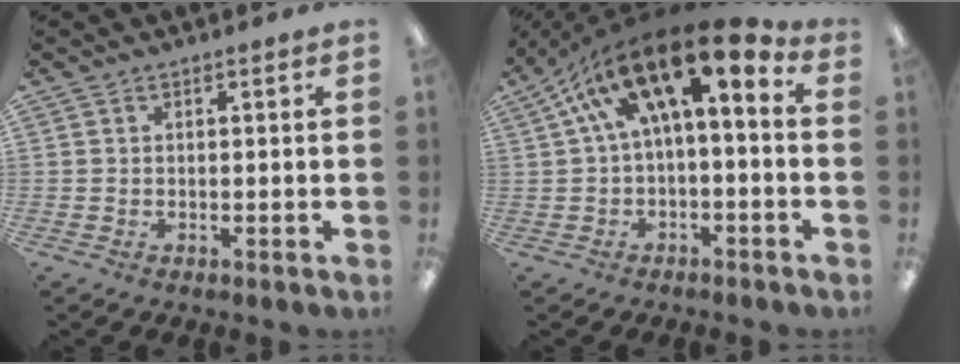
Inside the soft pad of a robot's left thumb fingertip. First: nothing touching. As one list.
[{"total": 16.1, "force": [6.5, 6.2, 13.4], "torque": [-0.235, -0.033, 0.105]}]